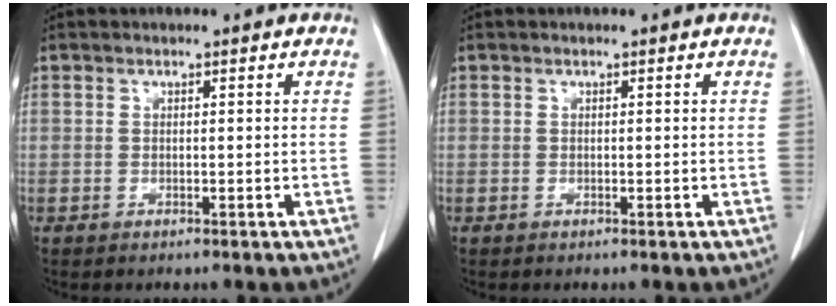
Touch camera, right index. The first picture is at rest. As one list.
[{"total": 0.0}]